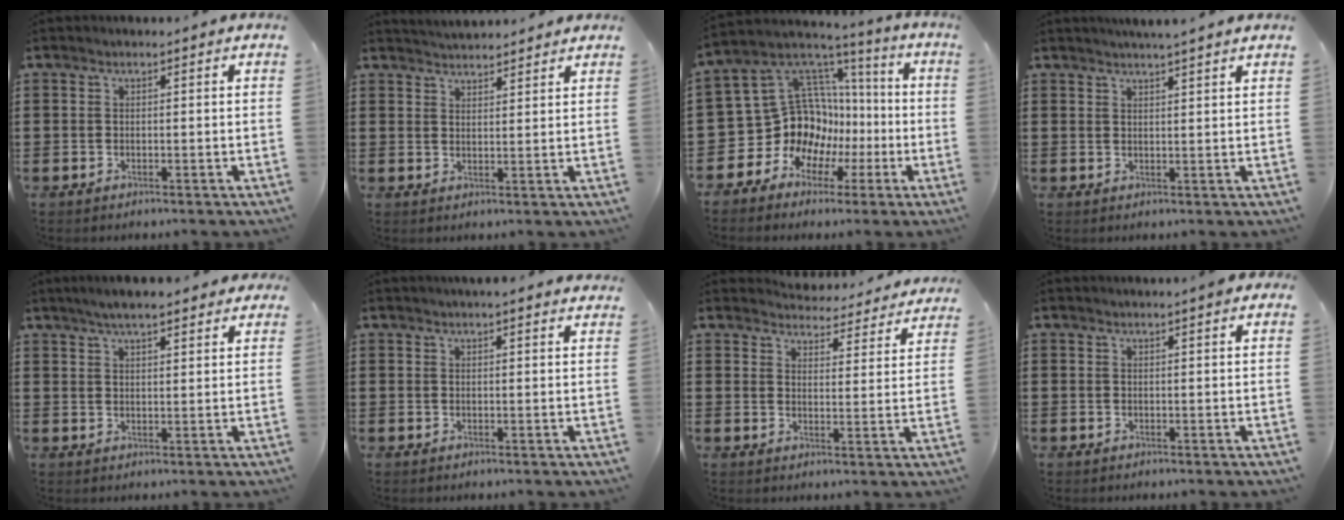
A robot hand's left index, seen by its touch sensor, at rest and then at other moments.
{"total": 2.9, "force": [2.9, -0.1, -0.1], "torque": [-0.006, -0.009, 0.054]}
{"total": 13.9, "force": [-1.1, 12.8, 5.3], "torque": [-0.160, -0.031, 0.002]}
{"total": 2.4, "force": [2.3, -0.4, 0.7], "torque": [-0.018, -0.002, 0.043]}
{"total": 4.7, "force": [3.9, 0.9, 2.6], "torque": [-0.058, 0.003, 0.069]}
{"total": 2.3, "force": [2.1, 0.0, 0.8], "torque": [-0.020, 0.002, 0.040]}
{"total": 4.5, "force": [4.5, 0.3, 0.2], "torque": [-0.017, -0.032, 0.077]}
{"total": 1.2, "force": [1.0, -0.1, 0.7], "torque": [-0.015, -0.001, 0.019]}